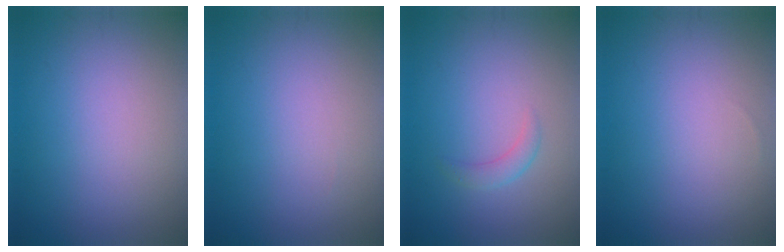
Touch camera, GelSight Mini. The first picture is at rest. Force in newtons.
{"total": 0.0}
{"total": 1.4, "press": 1.4, "slide": 0.0}
{"total": 0.0}